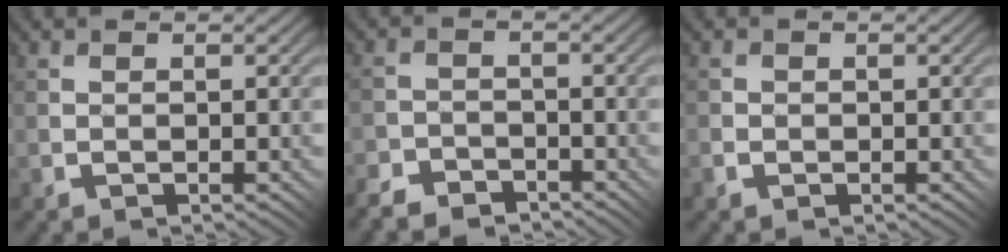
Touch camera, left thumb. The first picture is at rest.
{"total": 4.7, "force": [-4.3, 1.8, 0.9], "torque": [-0.015, 0.003, -0.082]}
{"total": 1.6, "force": [-0.7, 1.3, 0.4], "torque": [-0.009, 0.000, -0.016]}